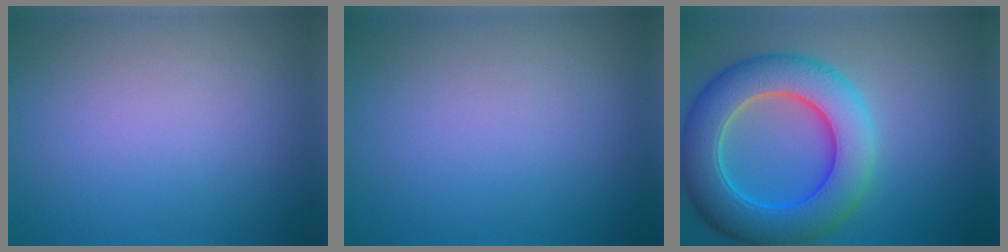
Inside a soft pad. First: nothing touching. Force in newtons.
{"total": 0.0}
{"total": 9.2, "press": 9.2, "slide": 0.2}